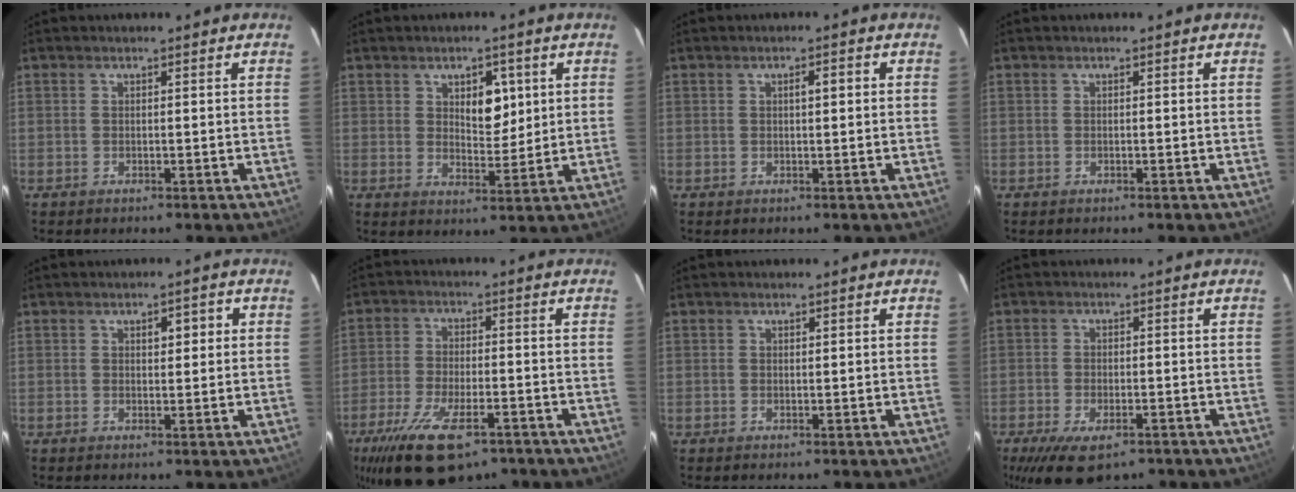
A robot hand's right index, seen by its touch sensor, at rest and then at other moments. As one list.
[{"total": 5.5, "force": [2.0, 2.8, 4.3], "torque": [-0.063, 0.000, 0.035]}, {"total": 1.7, "force": [0.3, 0.4, 1.6], "torque": [-0.027, 0.004, 0.005]}, {"total": 0.0}, {"total": 2.5, "force": [0.8, 1.2, 2.0], "torque": [-0.029, 0.010, 0.012]}, {"total": 13.2, "force": [-8.7, 4.5, 8.9], "torque": [-0.173, -0.023, -0.144]}, {"total": 0.0}, {"total": 9.0, "force": [-6.1, 3.7, 5.5], "torque": [-0.096, -0.012, -0.097]}]